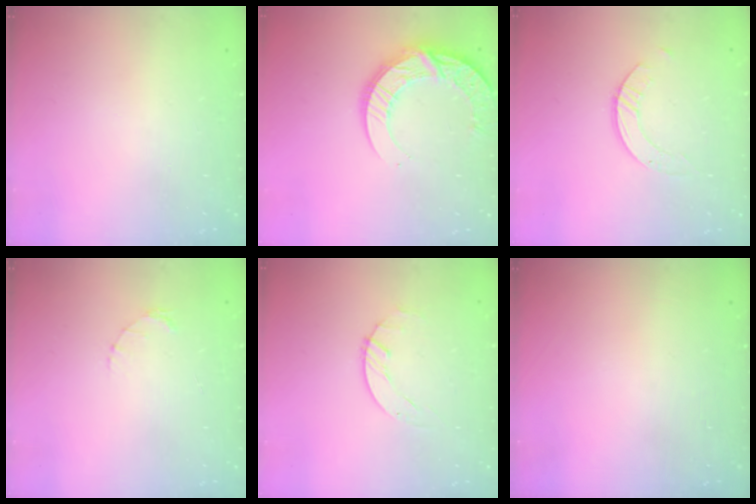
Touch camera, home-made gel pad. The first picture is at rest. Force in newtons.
{"total": 14.6, "press": 14.6, "slide": 1.2}
{"total": 2.6, "press": 2.5, "slide": 0.3}
{"total": 1.6, "press": 1.5, "slide": 0.3}
{"total": 0.6, "press": 0.6, "slide": 0.1}
{"total": 0.0}